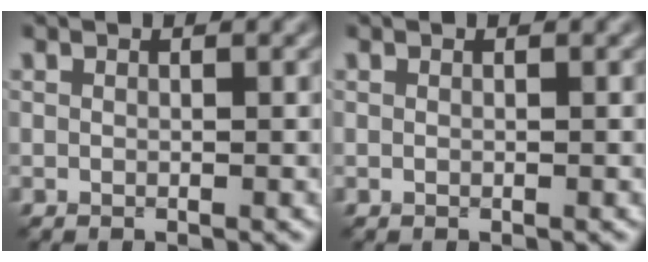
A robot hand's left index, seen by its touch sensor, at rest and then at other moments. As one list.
[{"total": 0.0}]